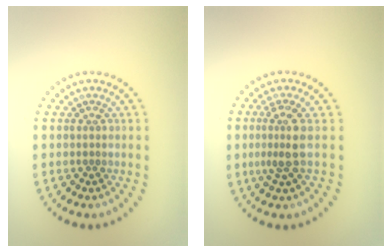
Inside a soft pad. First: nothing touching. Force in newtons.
{"total": 2.5, "press": 1.9, "slide": 1.7}